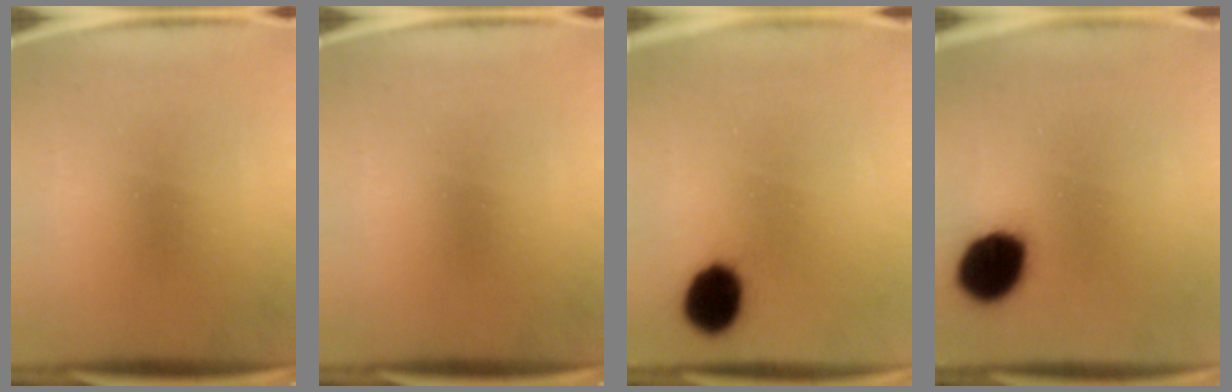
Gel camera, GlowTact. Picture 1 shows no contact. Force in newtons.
{"total": 0.0}
{"total": 10.7}
{"total": 14.3}